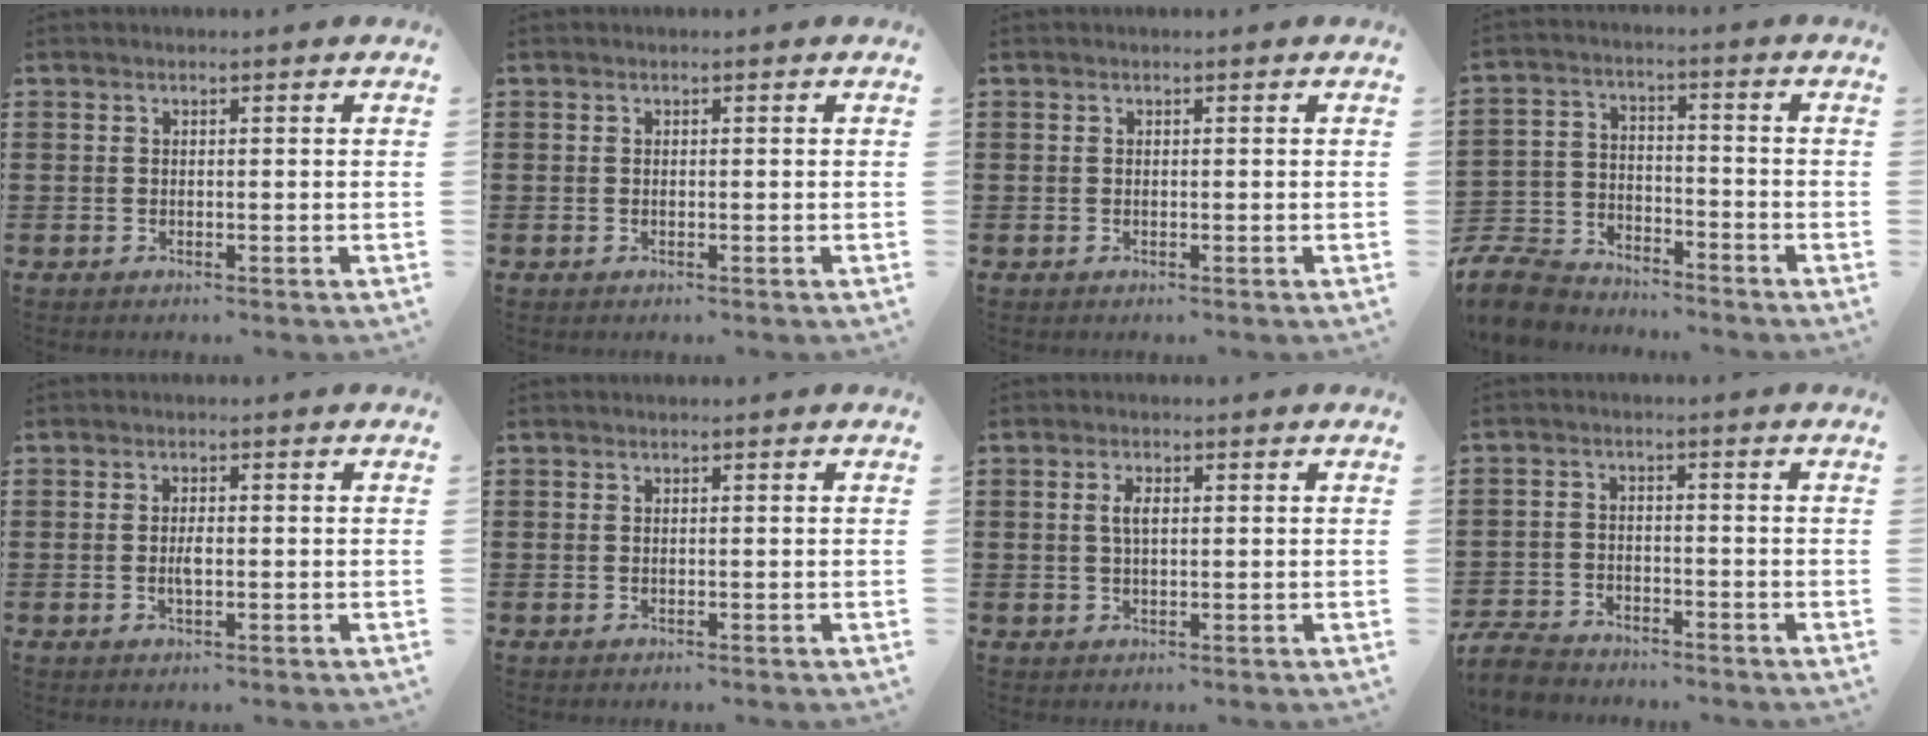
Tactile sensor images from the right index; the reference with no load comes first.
{"total": 0.0}
{"total": 0.0}
{"total": 8.1, "force": [-7.7, 2.2, 1.3], "torque": [-0.044, 0.016, -0.157]}
{"total": 2.1, "force": [-0.3, 0.7, 2.0], "torque": [-0.043, -0.002, -0.008]}
{"total": 0.0}
{"total": 2.5, "force": [0.4, 1.0, 2.3], "torque": [-0.046, 0.005, 0.005]}
{"total": 4.5, "force": [-4.3, 1.0, 0.8], "torque": [-0.036, -0.002, -0.093]}